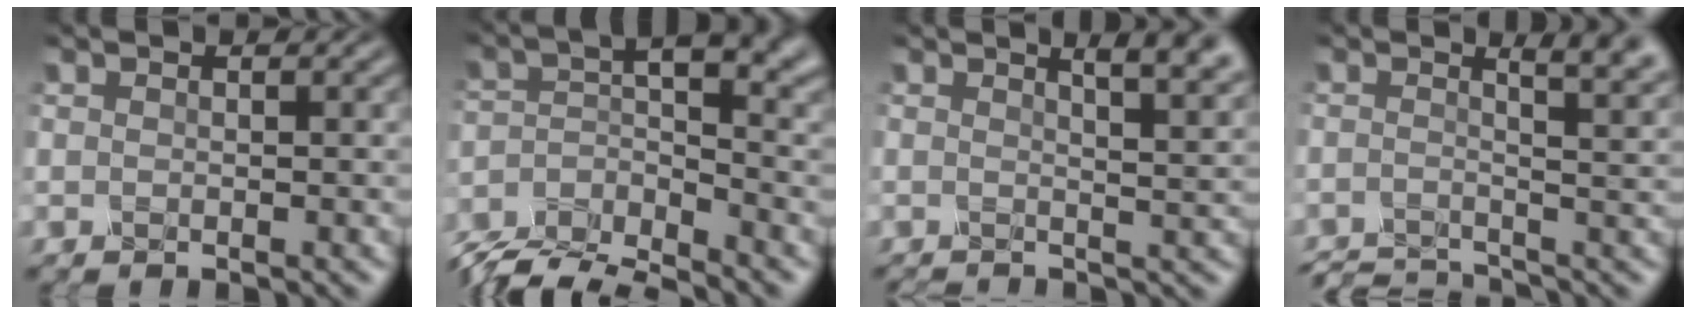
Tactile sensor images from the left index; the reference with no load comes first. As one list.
[{"total": 8.1, "force": [-6.8, 2.0, 4.0], "torque": [-0.061, -0.006, -0.135]}, {"total": 7.3, "force": [3.3, 3.0, 5.7], "torque": [-0.021, 0.045, 0.021]}, {"total": 6.3, "force": [-1.9, 2.6, 5.5], "torque": [-0.013, 0.000, -0.039]}]